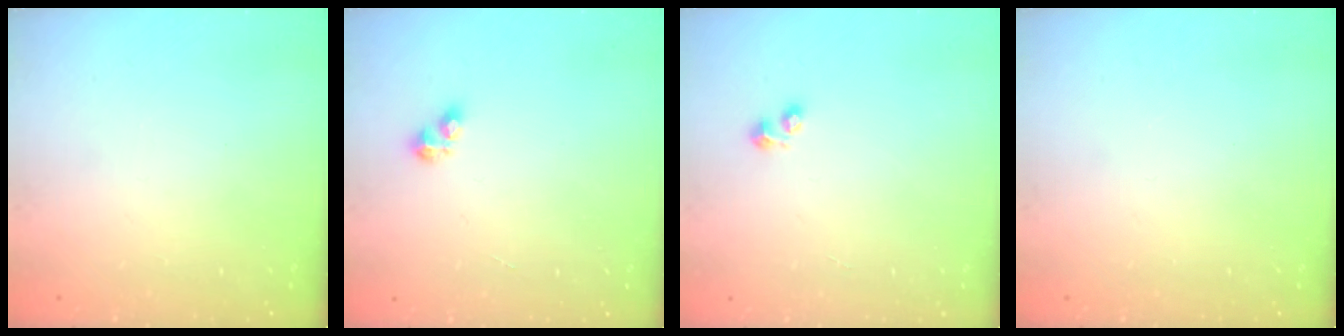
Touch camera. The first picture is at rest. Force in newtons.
{"total": 3.0, "press": 2.9, "slide": 0.5}
{"total": 1.7, "press": 1.6, "slide": 0.6}
{"total": 0.0}